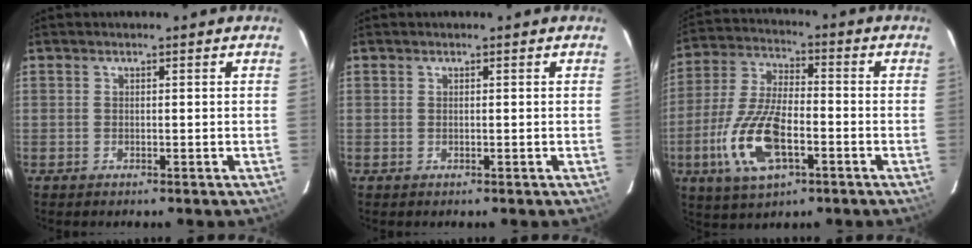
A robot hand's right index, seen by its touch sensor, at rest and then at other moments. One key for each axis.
{"total": 0.0}
{"total": 15.0, "fx": -5.4, "fy": 6.3, "fz": 12.5, "tx": -0.275, "ty": -0.008, "tz": -0.099}